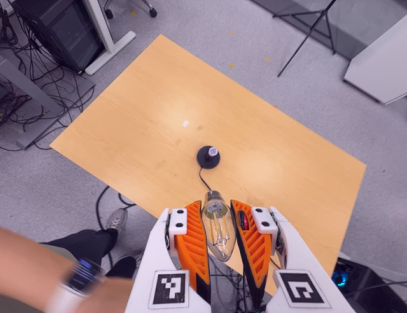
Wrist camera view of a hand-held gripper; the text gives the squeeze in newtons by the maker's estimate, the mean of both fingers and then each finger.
{"total": 19.7, "left": 21.1, "right": 18.3}